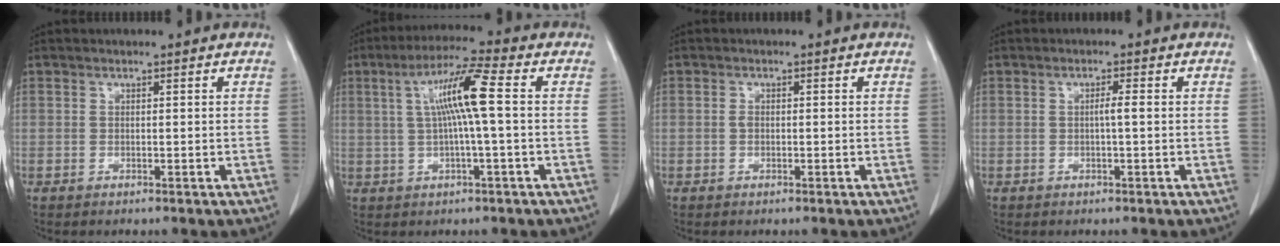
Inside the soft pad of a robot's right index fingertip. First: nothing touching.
{"total": 8.8, "force": [1.2, -0.2, 8.7], "torque": [-0.165, 0.016, 0.021]}
{"total": 0.8, "force": [0.0, 0.5, 0.6], "torque": [-0.010, 0.003, 0.001]}
{"total": 1.5, "force": [-0.1, -0.1, 1.5], "torque": [-0.027, 0.002, 0.000]}